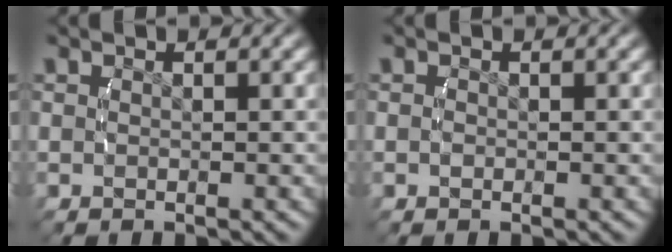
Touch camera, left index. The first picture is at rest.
{"total": 0.0}